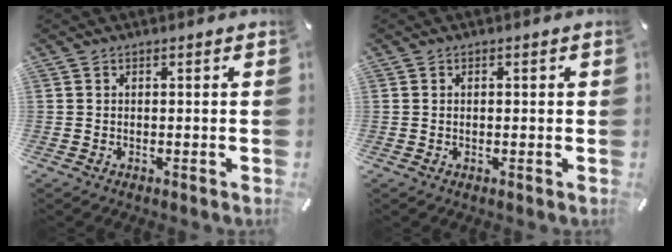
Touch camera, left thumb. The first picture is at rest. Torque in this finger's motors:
{"motor_torque": [-0.27, -0.54, -0.19, 0.15, -0.02]}